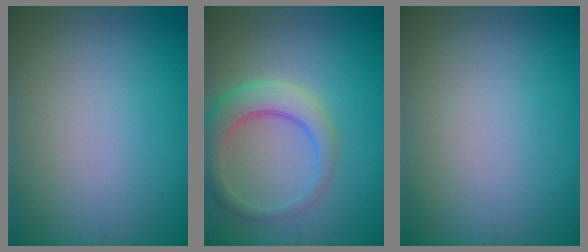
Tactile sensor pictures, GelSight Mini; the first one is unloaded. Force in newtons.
{"total": 4.0, "press": 4.0, "slide": 0.2}
{"total": 0.0}